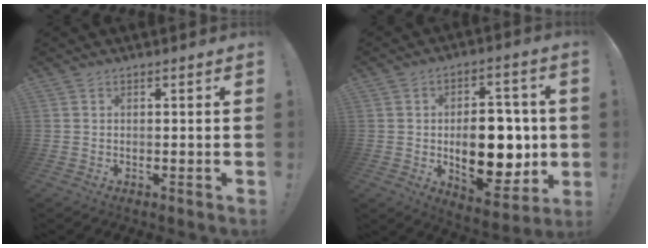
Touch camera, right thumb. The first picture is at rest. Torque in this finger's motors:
{"motor_torque": [2.01, 3.00, 1.34, -0.80, 0.09]}